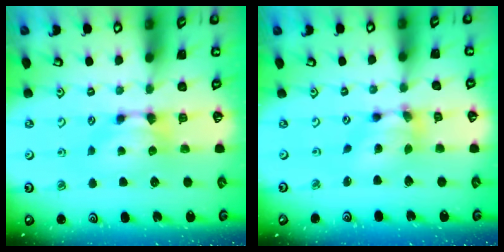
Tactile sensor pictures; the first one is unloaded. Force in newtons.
{"total": 5.4, "press": 5.1, "slide": 1.7}